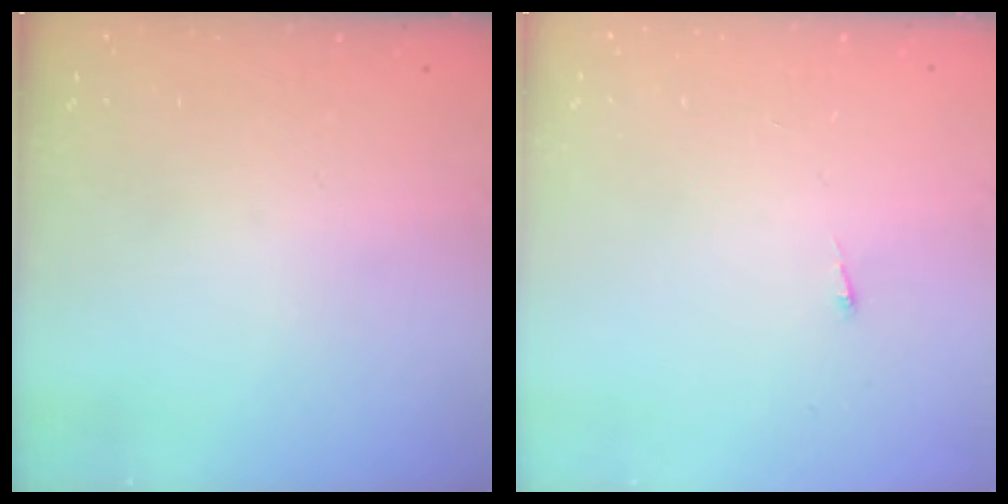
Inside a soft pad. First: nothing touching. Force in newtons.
{"total": 2.6, "press": 2.5, "slide": 0.3}